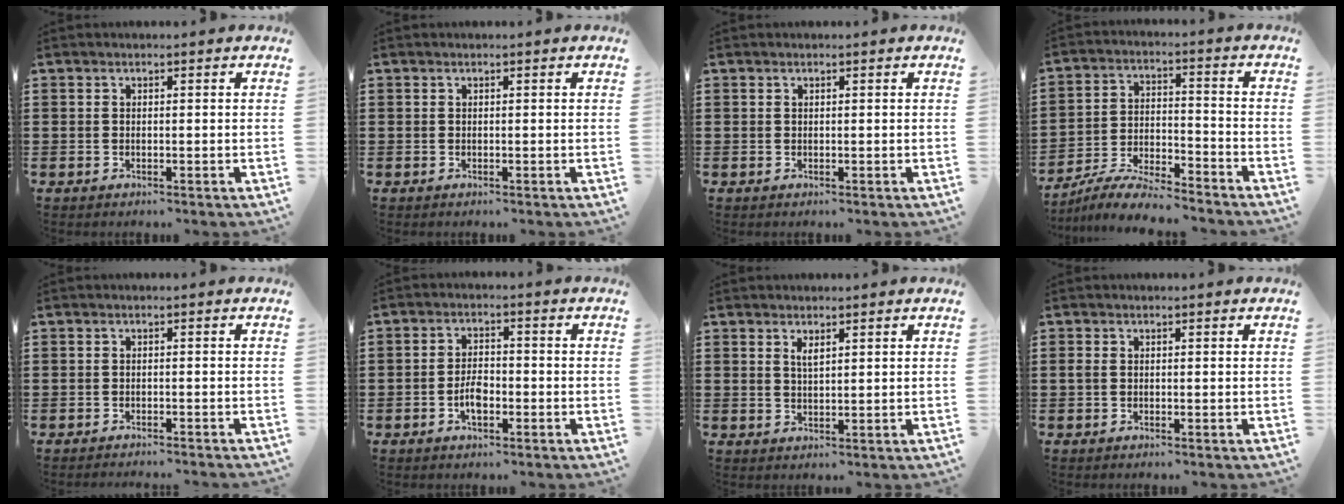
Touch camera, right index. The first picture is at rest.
{"total": 0.0}
{"total": 0.0}
{"total": 6.6, "force": [-6.3, 0.4, 1.8], "torque": [-0.047, -0.001, -0.126]}
{"total": 1.2, "force": [-1.2, -0.3, 0.1], "torque": [-0.004, -0.001, -0.024]}
{"total": 3.9, "force": [-1.5, 1.7, 3.1], "torque": [-0.071, -0.001, -0.031]}
{"total": 1.6, "force": [1.0, 0.4, 1.2], "torque": [-0.026, 0.000, 0.018]}
{"total": 0.8, "force": [-0.1, 0.6, 0.6], "torque": [-0.021, 0.001, -0.006]}